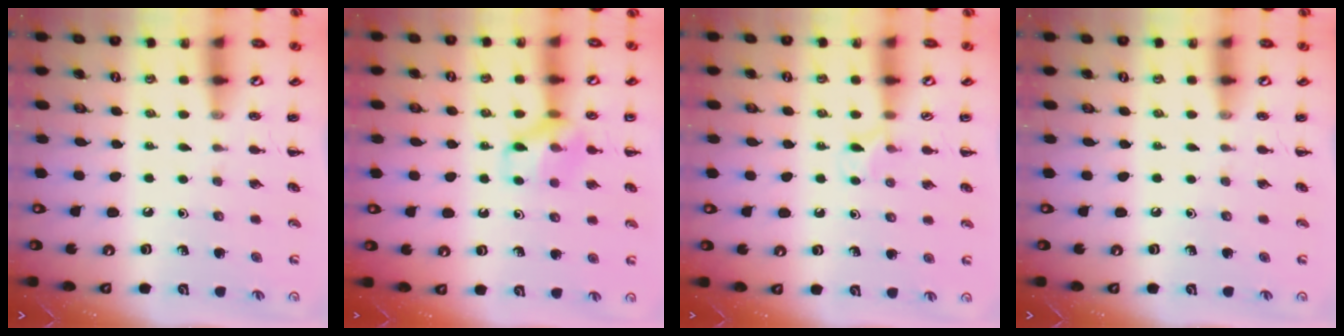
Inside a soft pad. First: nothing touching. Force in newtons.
{"total": 11.3, "press": 11.2, "slide": 1.0}
{"total": 4.5, "press": 4.2, "slide": 1.6}
{"total": 0.0}